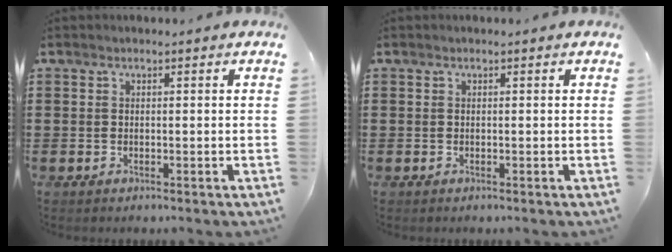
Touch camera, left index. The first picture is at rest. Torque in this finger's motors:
{"motor_torque": [0.00, 0.00, 0.00, -0.01]}